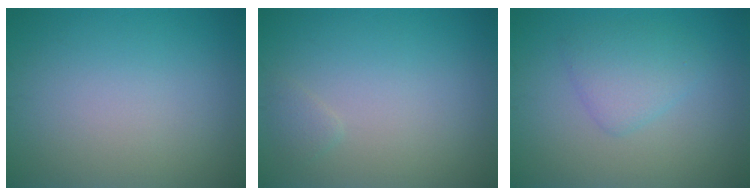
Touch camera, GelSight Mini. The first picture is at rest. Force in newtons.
{"total": 0.8, "press": 0.8, "slide": 0.1}
{"total": 2.6, "press": 2.6, "slide": 0.3}